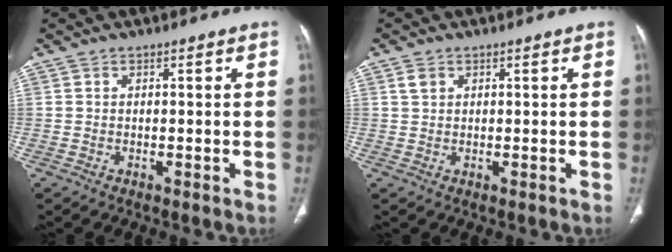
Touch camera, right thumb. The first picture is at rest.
{"total": 1.7, "force": [0.8, 1.2, 0.8], "torque": [-0.013, 0.003, 0.018]}